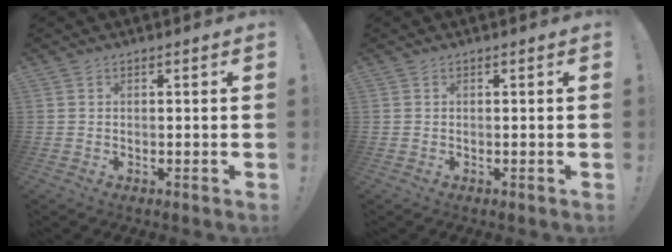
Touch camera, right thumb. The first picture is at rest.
{"total": 0.0}